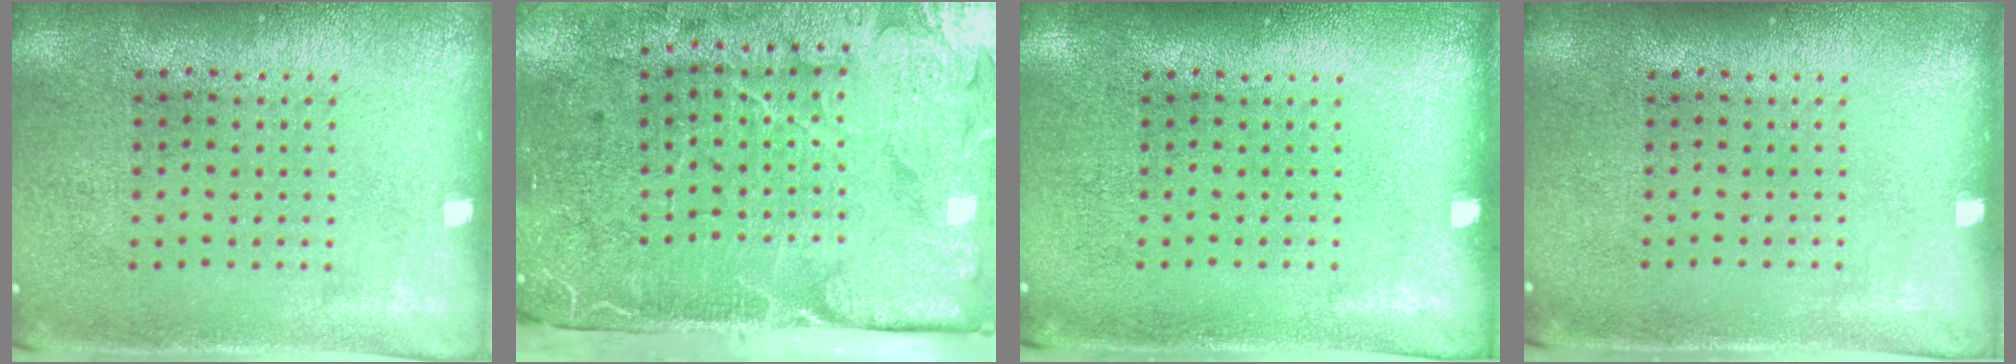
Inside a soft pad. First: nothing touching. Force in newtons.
{"total": 5.0, "press": 4.0, "slide": 3.1}
{"total": 0.0}
{"total": 0.0}